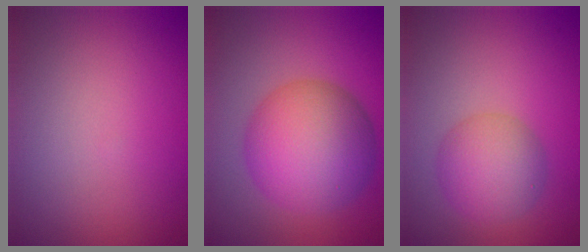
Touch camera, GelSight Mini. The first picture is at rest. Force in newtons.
{"total": 9.6, "press": 9.6, "slide": 0.3}
{"total": 4.5, "press": 4.5, "slide": 0.1}